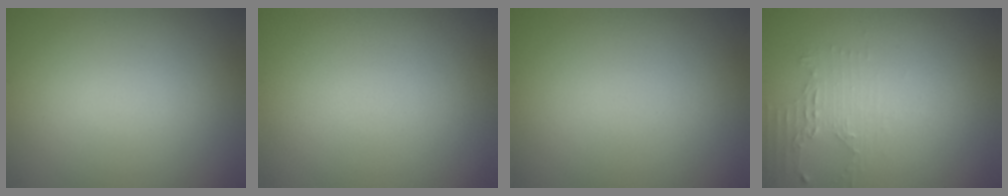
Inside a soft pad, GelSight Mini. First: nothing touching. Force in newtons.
{"total": 0.0}
{"total": 0.0}
{"total": 1.9, "press": 1.3, "slide": 1.4}